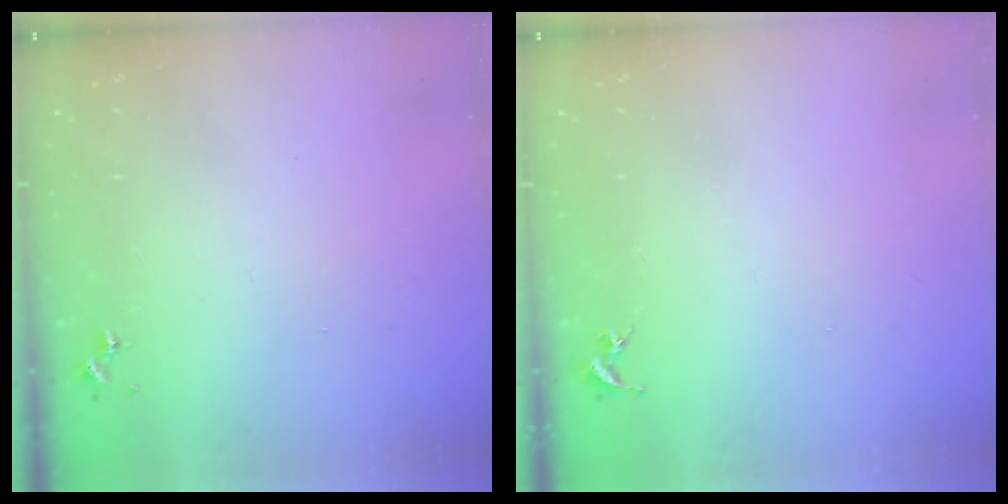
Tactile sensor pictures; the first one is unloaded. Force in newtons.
{"total": 0.0}